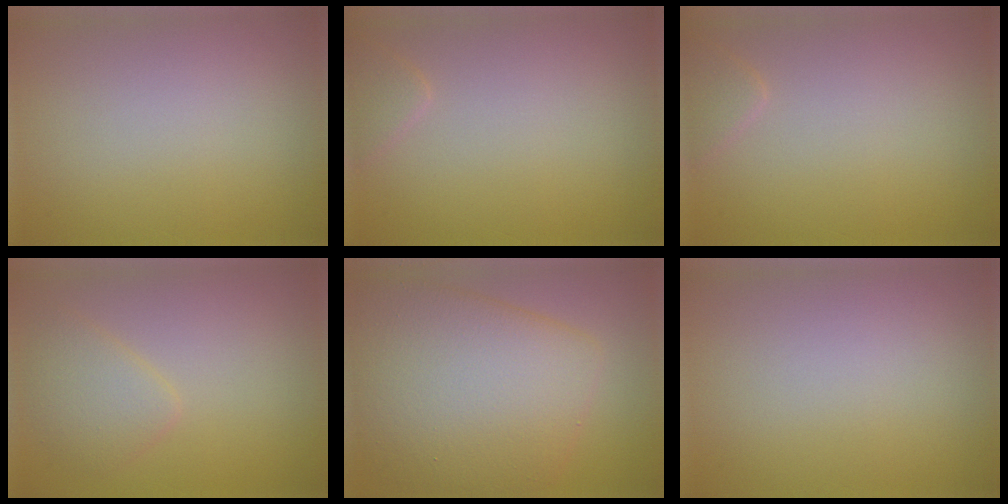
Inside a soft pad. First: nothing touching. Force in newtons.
{"total": 1.1, "press": 1.1, "slide": 0.1}
{"total": 1.1, "press": 1.1, "slide": 0.1}
{"total": 2.5, "press": 2.5, "slide": 0.1}
{"total": 10.3, "press": 10.3, "slide": 0.2}
{"total": 0.0}